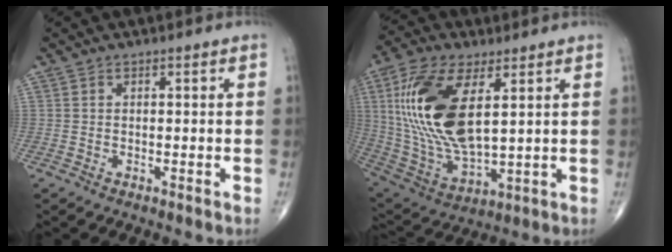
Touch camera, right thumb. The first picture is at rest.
{"total": 21.3, "force": [5.1, 9.8, 18.2], "torque": [-0.377, -0.024, 0.103]}